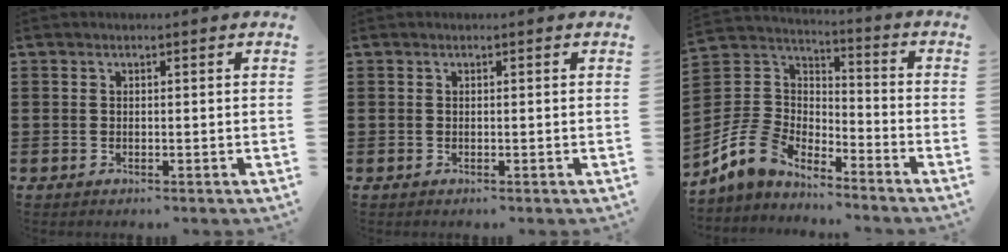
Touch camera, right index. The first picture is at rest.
{"total": 0.0}
{"total": 8.0, "force": [-6.3, 4.5, 1.9], "torque": [-0.087, 0.004, -0.133]}